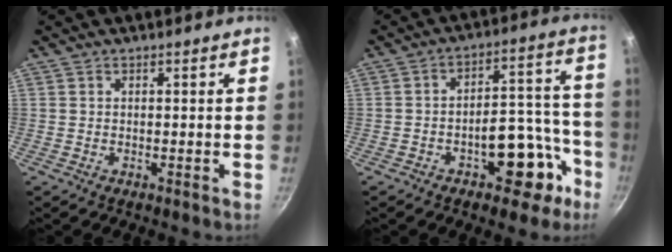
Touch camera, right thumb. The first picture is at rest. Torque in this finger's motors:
{"motor_torque": [3.75, 1.26, 1.60, -1.17, 0.17]}